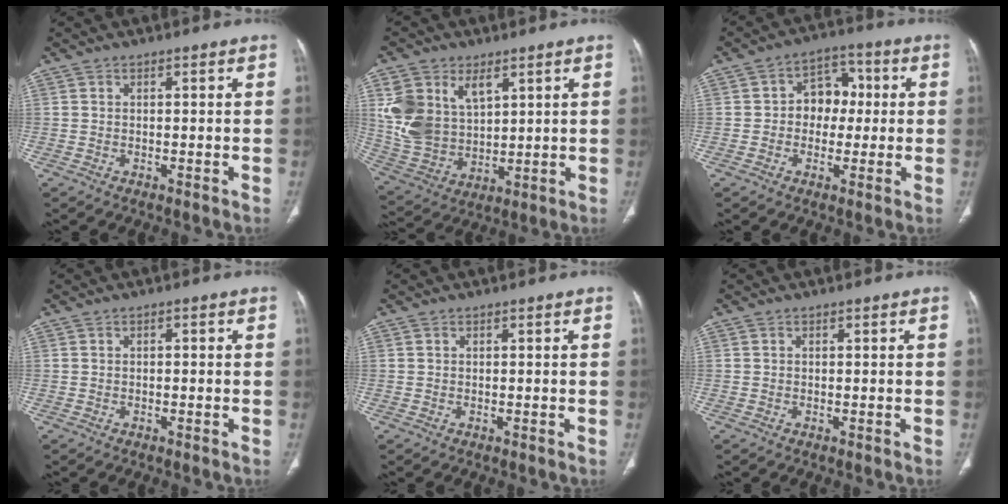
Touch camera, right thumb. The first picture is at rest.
{"total": 14.4, "force": [5.5, 9.5, 9.2], "torque": [-0.170, -0.015, 0.130]}
{"total": 8.4, "force": [0.4, 6.6, 5.2], "torque": [-0.033, 0.024, -0.003]}
{"total": 0.6, "force": [0.0, 0.4, 0.5], "torque": [-0.007, 0.001, 0.000]}
{"total": 0.0}
{"total": 0.0}